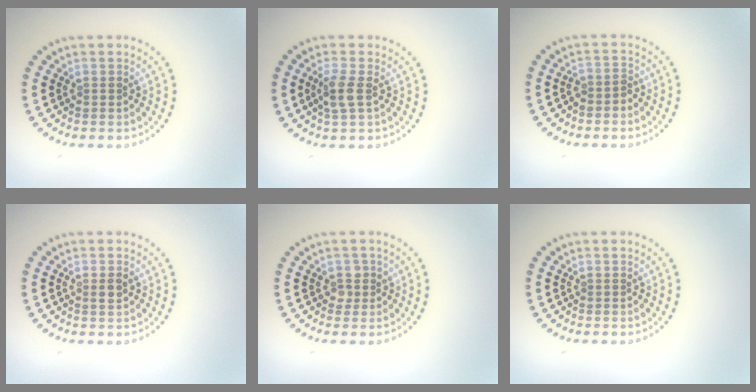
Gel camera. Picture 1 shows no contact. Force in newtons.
{"total": 2.1, "press": 1.9, "slide": 0.8}
{"total": 1.6, "press": 1.2, "slide": 1.1}
{"total": 1.1, "press": 1.0, "slide": 0.3}
{"total": 1.2, "press": 1.1, "slide": 0.5}
{"total": 0.0}